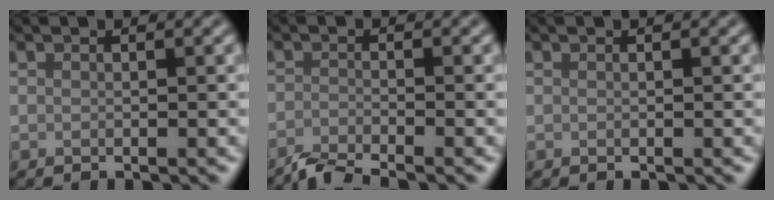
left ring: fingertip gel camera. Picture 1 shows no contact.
{"total": 2.9, "force": [-2.6, 0.4, 1.2], "torque": [-0.018, -0.005, -0.059]}
{"total": 0.0}